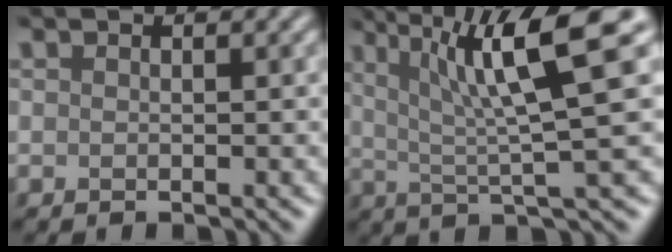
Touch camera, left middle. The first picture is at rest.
{"total": 10.0, "force": [3.5, 2.1, 9.1], "torque": [-0.138, 0.010, 0.057]}